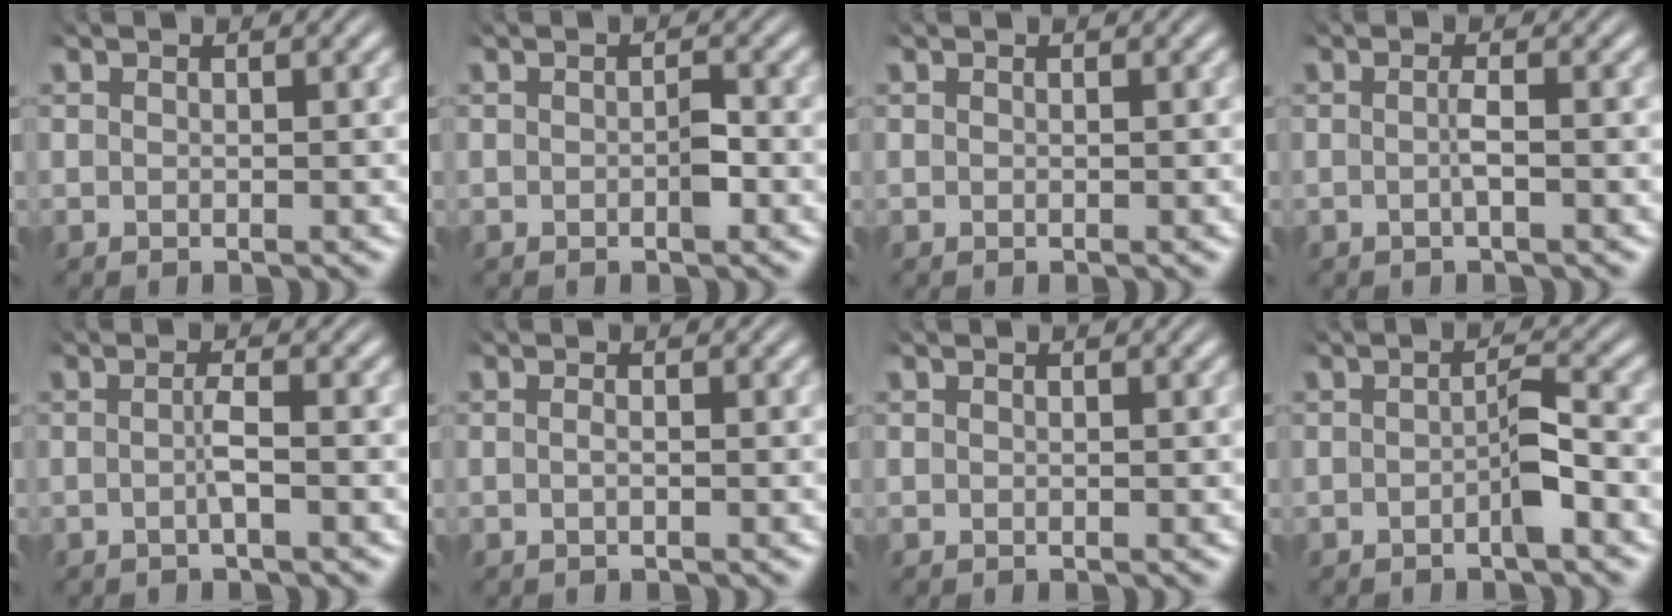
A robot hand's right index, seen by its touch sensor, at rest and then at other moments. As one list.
[{"total": 1.0, "force": [-0.4, 0.1, 0.8], "torque": [-0.016, -0.004, -0.006]}, {"total": 0.0}, {"total": 1.2, "force": [-0.6, -0.2, 1.1], "torque": [-0.020, 0.000, -0.013]}, {"total": 1.6, "force": [-0.7, -0.2, 1.4], "torque": [-0.024, 0.002, -0.016]}, {"total": 0.6, "force": [-0.4, -0.1, 0.5], "torque": [-0.011, -0.004, -0.006]}, {"total": 0.0}, {"total": 1.9, "force": [-0.8, 0.0, 1.7], "torque": [-0.020, 0.003, -0.016]}]